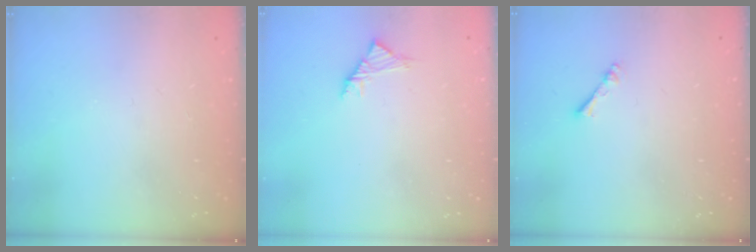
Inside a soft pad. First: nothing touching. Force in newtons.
{"total": 2.8, "press": 2.6, "slide": 0.8}
{"total": 1.1, "press": 1.1, "slide": 0.2}